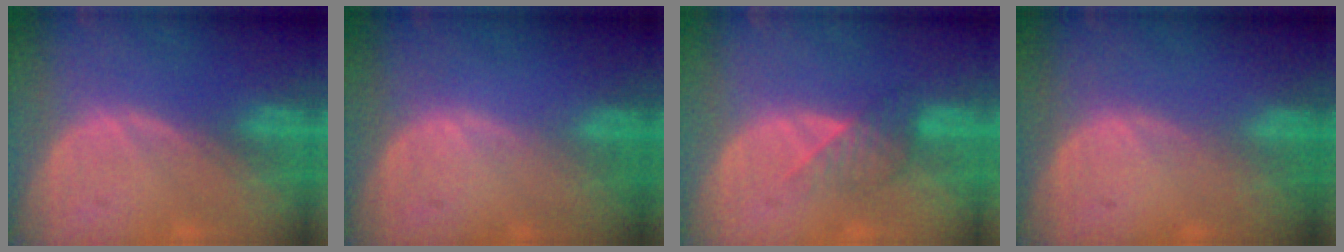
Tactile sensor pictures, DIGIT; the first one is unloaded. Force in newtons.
{"total": 0.0}
{"total": 3.6, "press": 3.4, "slide": 1.2}
{"total": 0.0}